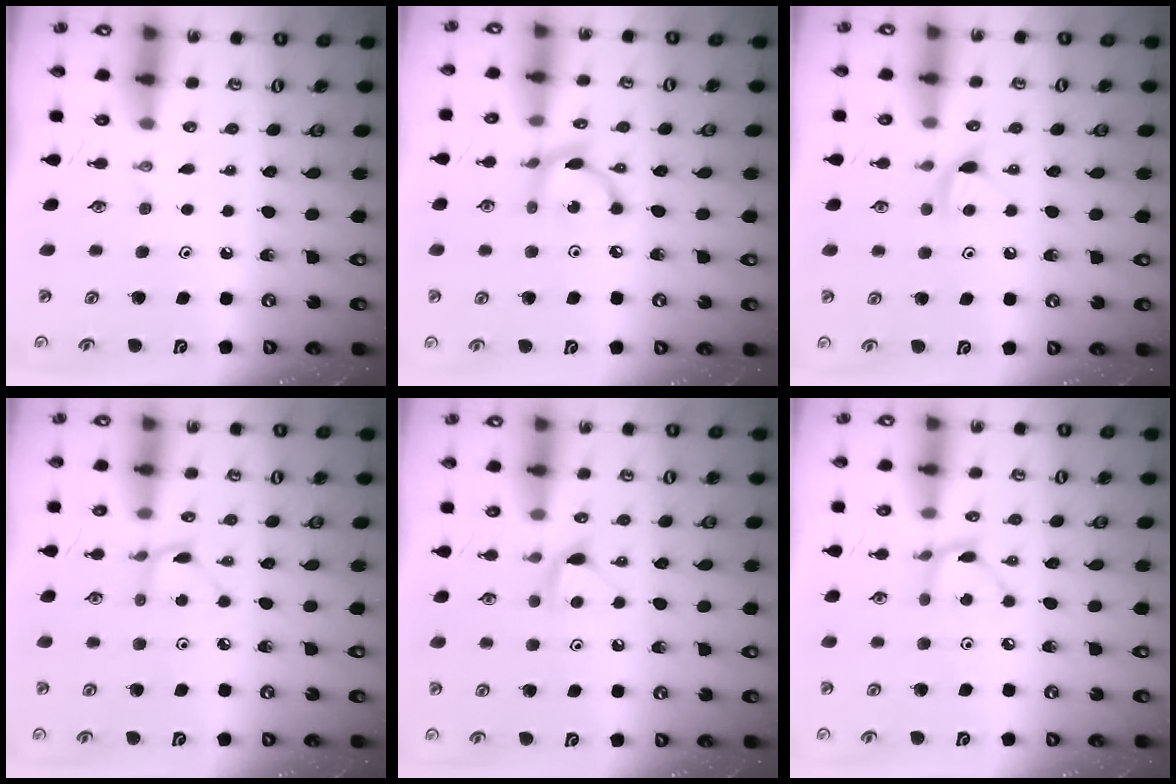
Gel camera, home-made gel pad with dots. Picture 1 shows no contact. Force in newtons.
{"total": 6.5, "press": 6.5, "slide": 0.1}
{"total": 4.3, "press": 4.2, "slide": 0.7}
{"total": 2.5, "press": 2.5, "slide": 0.3}
{"total": 5.8, "press": 5.7, "slide": 0.9}
{"total": 4.6, "press": 4.6, "slide": 0.1}